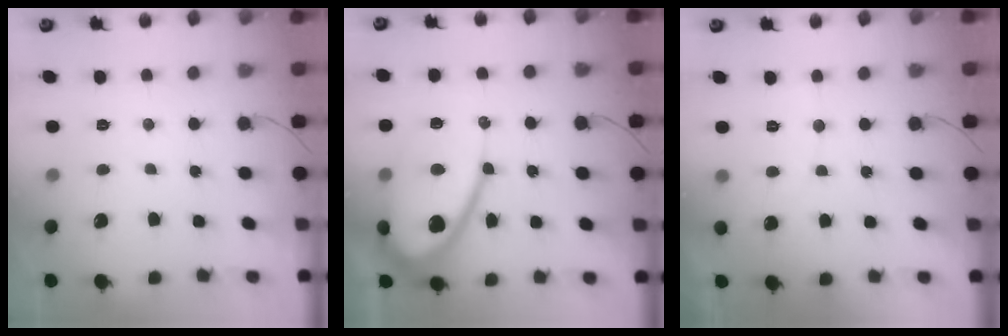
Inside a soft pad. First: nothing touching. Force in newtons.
{"total": 15.3, "press": 15.2, "slide": 1.4}
{"total": 2.6, "press": 2.6, "slide": 0.2}